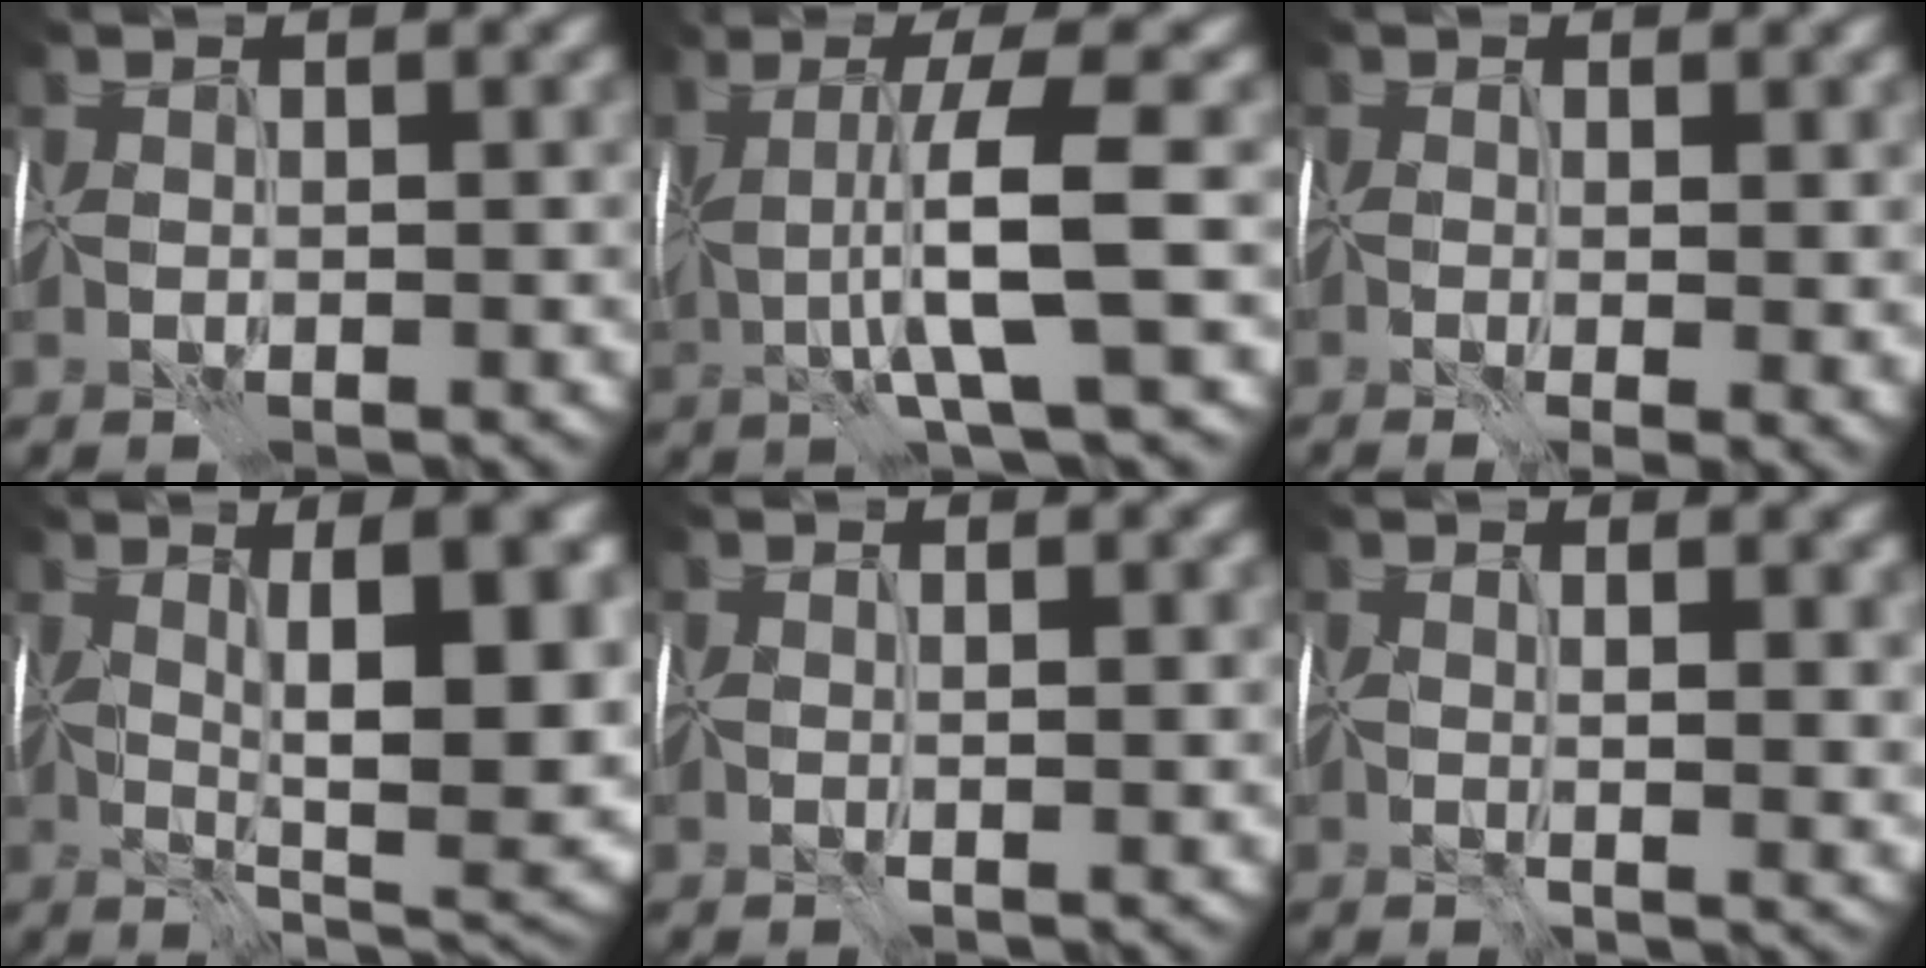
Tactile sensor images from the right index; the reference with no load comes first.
{"total": 7.1, "force": [-0.3, 1.1, 7.0], "torque": [-0.137, 0.000, -0.004]}
{"total": 3.2, "force": [-0.4, 1.1, 2.9], "torque": [-0.043, -0.009, -0.004]}
{"total": 13.8, "force": [2.0, 4.7, 12.8], "torque": [-0.169, 0.001, 0.030]}
{"total": 0.8, "force": [0.0, -0.1, 0.8], "torque": [-0.012, -0.002, 0.000]}
{"total": 4.4, "force": [1.0, 1.6, 3.9], "torque": [-0.049, -0.006, 0.017]}